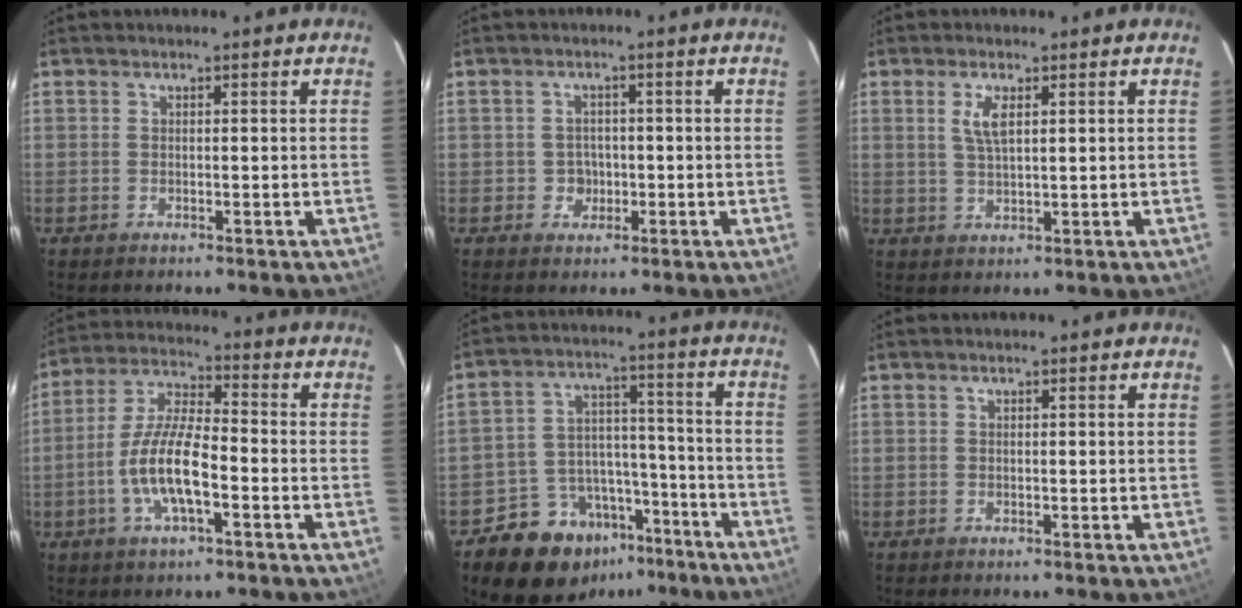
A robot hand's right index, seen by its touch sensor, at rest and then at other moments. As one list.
[{"total": 3.0, "force": [-0.7, 2.9, 0.3], "torque": [-0.007, 0.008, -0.004]}, {"total": 3.7, "force": [1.5, 1.2, 3.2], "torque": [-0.064, 0.000, 0.030]}, {"total": 11.2, "force": [-3.8, 3.3, 10.0], "torque": [-0.208, 0.000, -0.072]}, {"total": 14.2, "force": [-9.8, 9.4, 4.4], "torque": [-0.094, 0.052, -0.133]}, {"total": 0.0}]